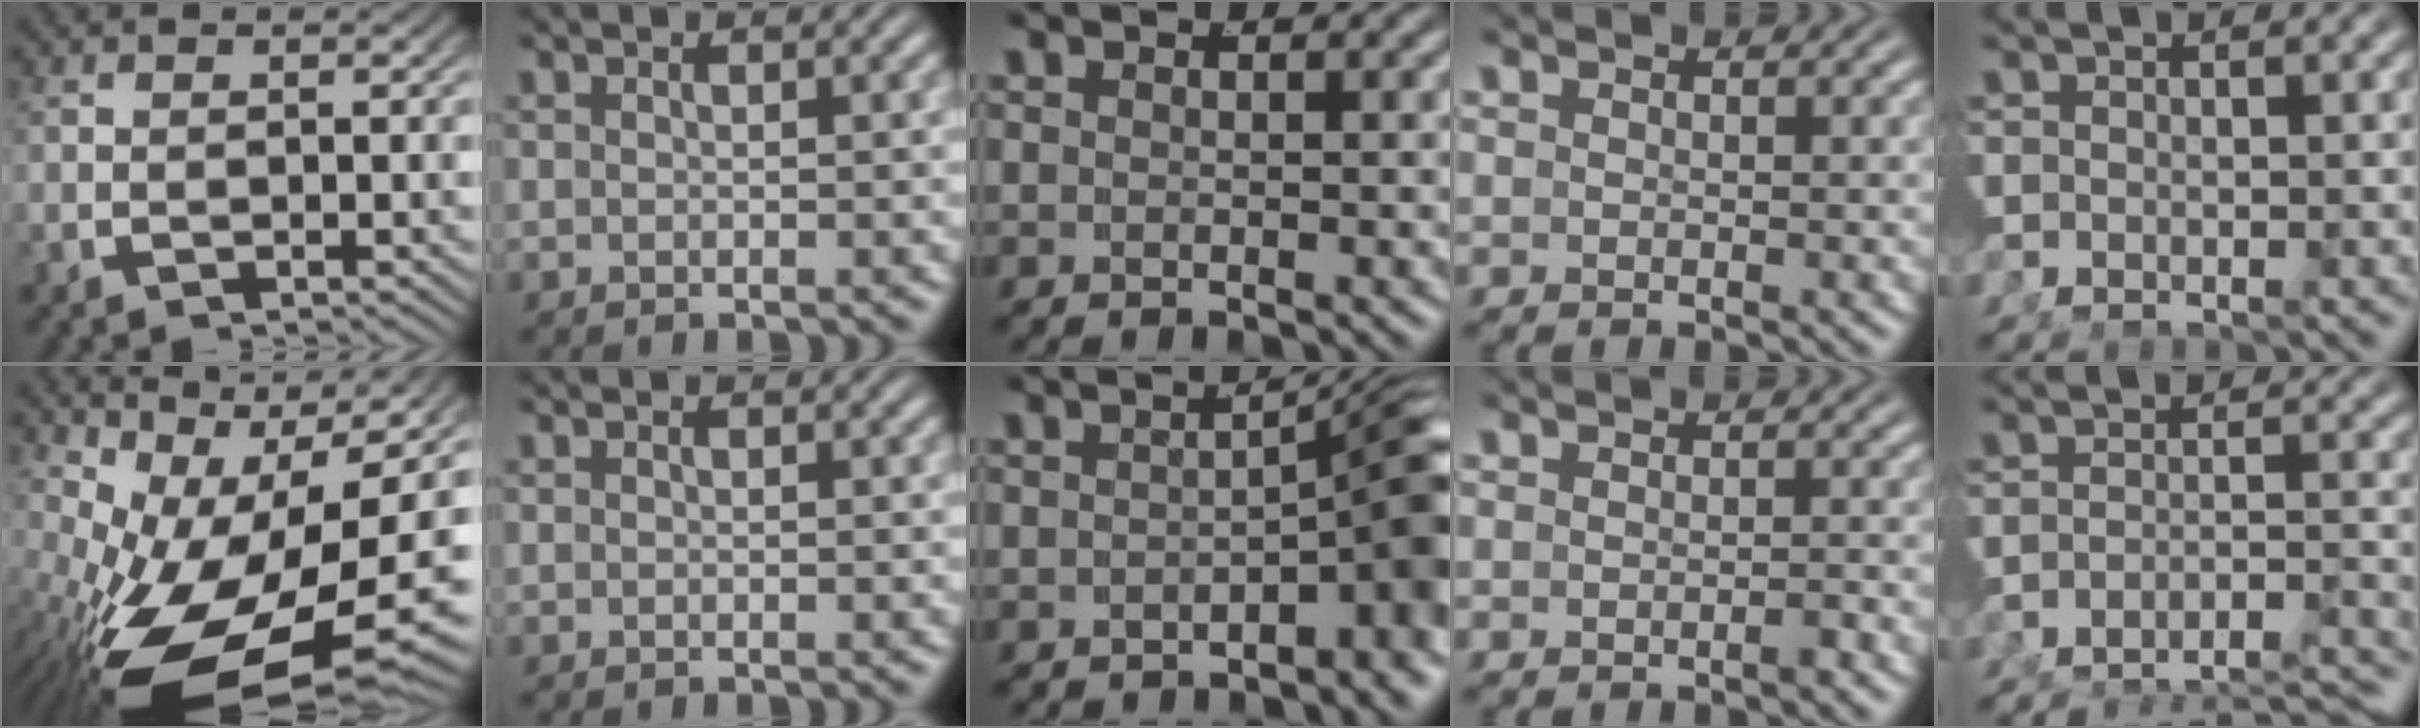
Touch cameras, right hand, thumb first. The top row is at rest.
{"thumb": {"total": 19.2, "force": [-1.4, 11.1, 15.6], "torque": [-0.279, -0.072, 0.019]}, "middle": {"total": 6.6, "force": [-1.9, 2.1, 5.9], "torque": [-0.057, -0.001, -0.026]}, "ring": {"total": 0.7, "force": [-0.6, -0.1, 0.3], "torque": [-0.004, 0.004, -0.012]}, "little": {"total": 10.5, "force": [-10.0, 2.3, 2.3], "torque": [-0.008, -0.019, -0.152]}}